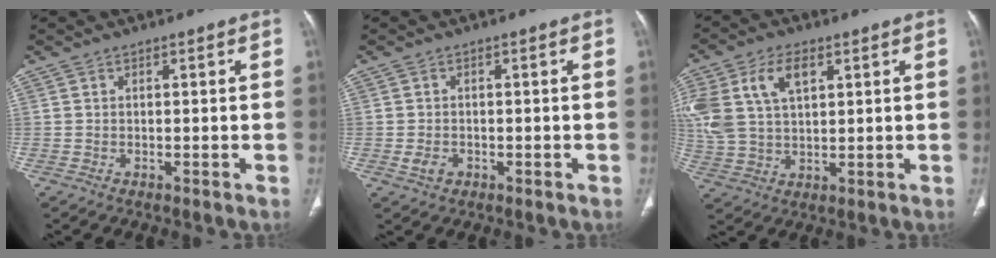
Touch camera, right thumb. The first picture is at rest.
{"total": 2.3, "force": [-0.7, 1.8, 1.3], "torque": [-0.023, 0.003, -0.008]}
{"total": 13.6, "force": [4.9, 8.2, 9.7], "torque": [-0.215, 0.002, 0.102]}